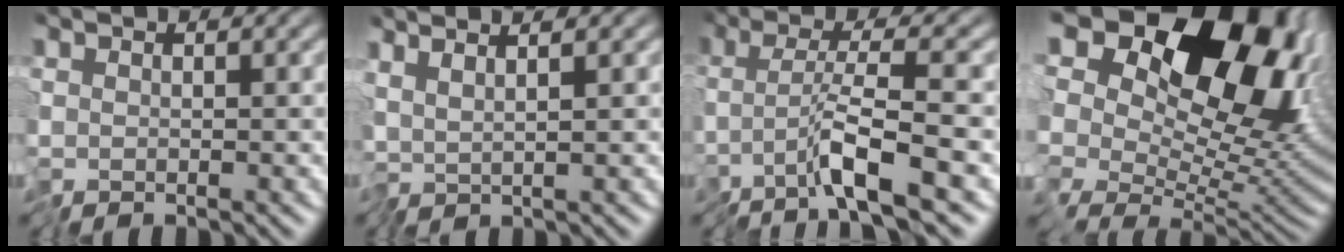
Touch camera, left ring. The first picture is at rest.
{"total": 2.1, "force": [1.2, -0.2, 1.7], "torque": [-0.035, 0.010, 0.018]}
{"total": 4.5, "force": [-1.8, -0.3, 4.2], "torque": [-0.065, 0.001, -0.046]}
{"total": 19.2, "force": [9.5, 11.4, 12.2], "torque": [-0.205, 0.070, 0.145]}